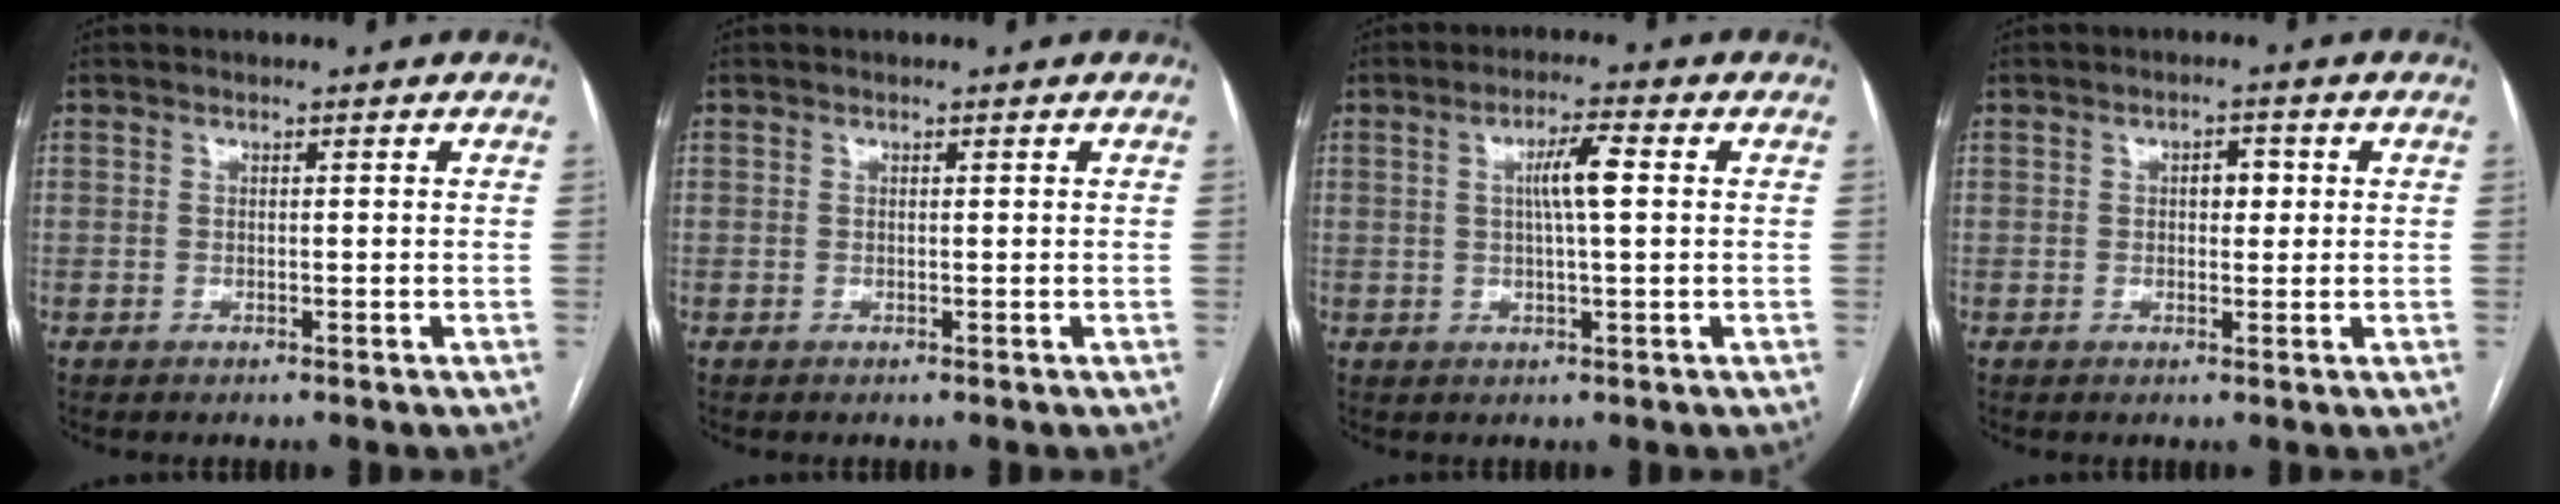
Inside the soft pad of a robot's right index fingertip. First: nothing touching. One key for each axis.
{"total": 0.0}
{"total": 5.0, "fx": 0.8, "fy": 0.2, "fz": 5.0, "tx": -0.090, "ty": 0.005, "tz": 0.014}
{"total": 2.5, "fx": 0.4, "fy": 1.4, "fz": 2.1, "tx": -0.030, "ty": 0.008, "tz": 0.006}